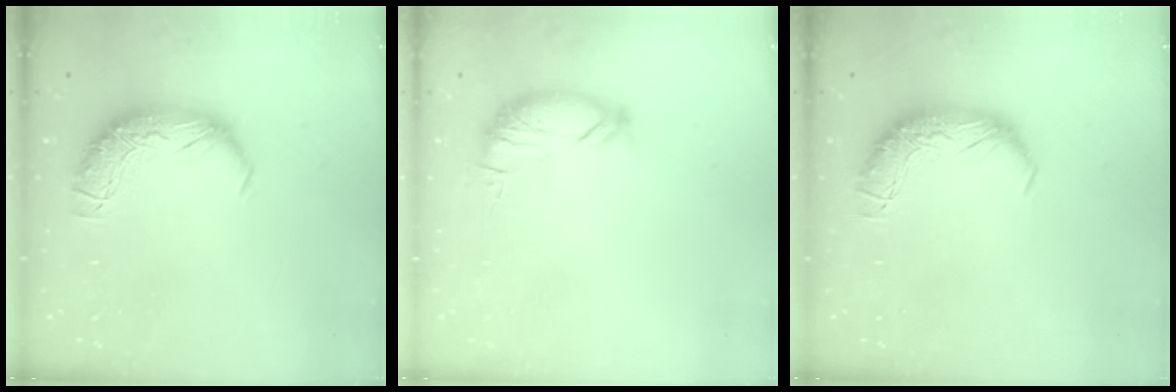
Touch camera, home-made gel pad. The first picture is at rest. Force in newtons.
{"total": 6.4, "press": 6.4, "slide": 0.6}
{"total": 0.0}